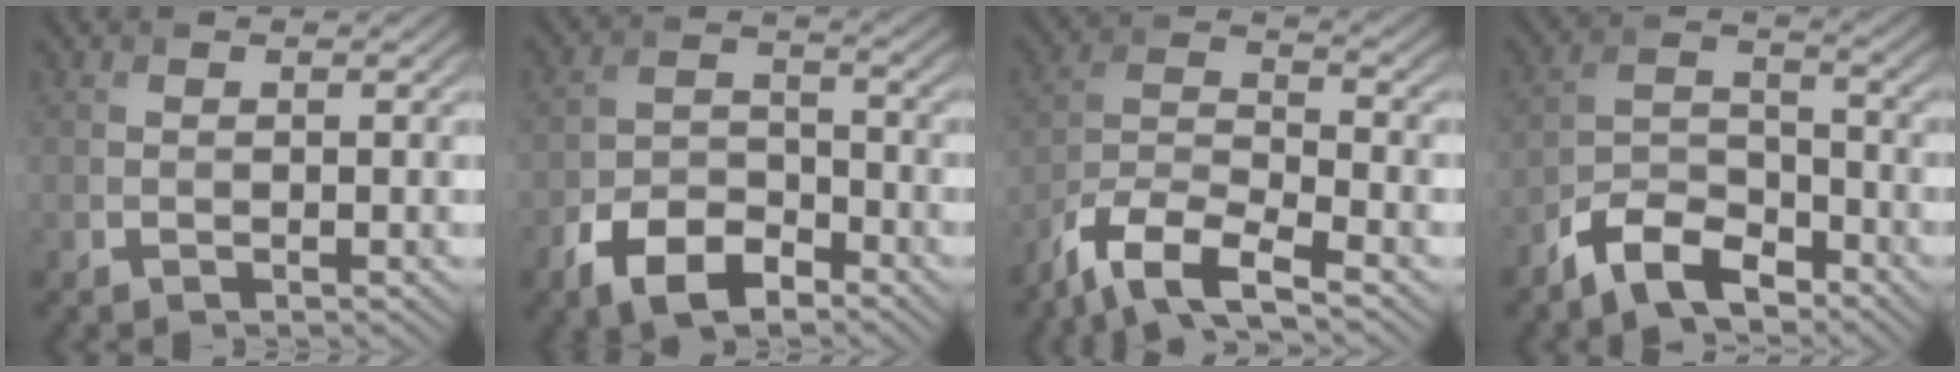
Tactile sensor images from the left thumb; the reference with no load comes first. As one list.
[{"total": 7.8, "force": [-4.9, 4.2, 4.3], "torque": [-0.080, -0.004, -0.101]}, {"total": 8.9, "force": [-6.5, 2.5, 5.5], "torque": [-0.110, -0.005, -0.140]}, {"total": 7.8, "force": [-5.8, 3.5, 4.0], "torque": [-0.075, 0.000, -0.127]}]